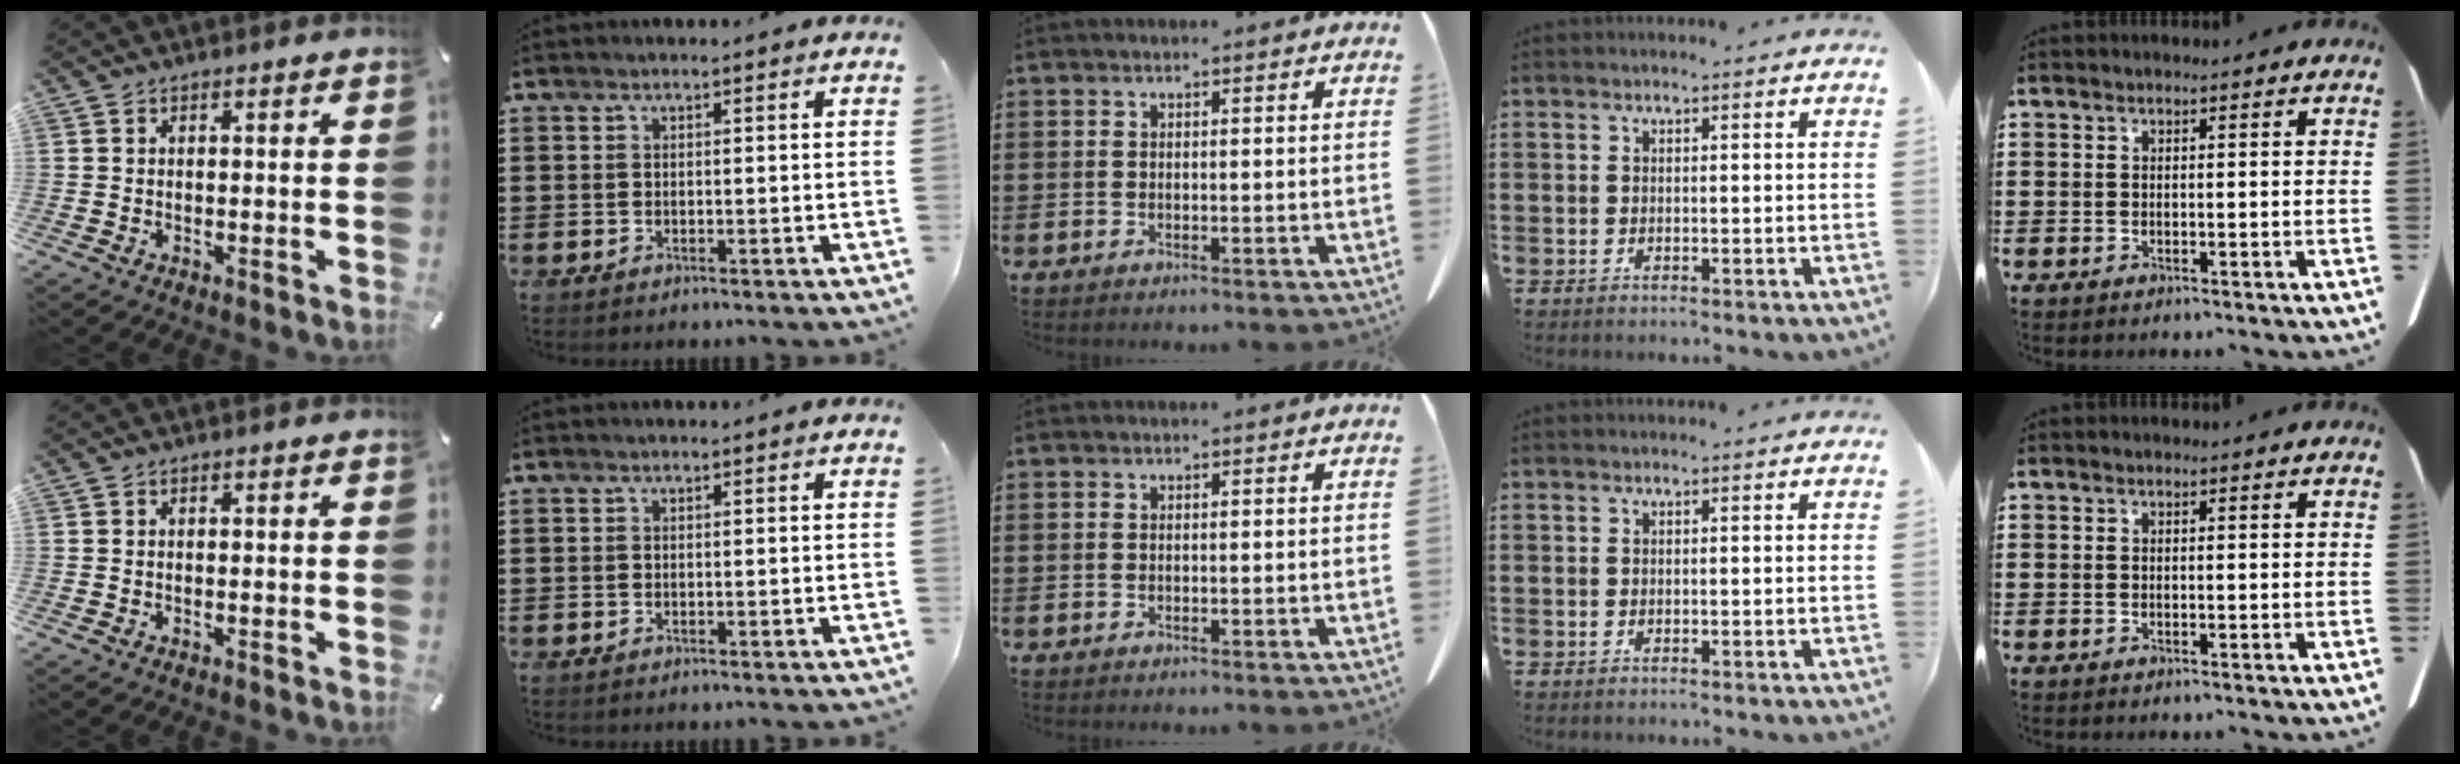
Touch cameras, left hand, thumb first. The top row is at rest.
{}